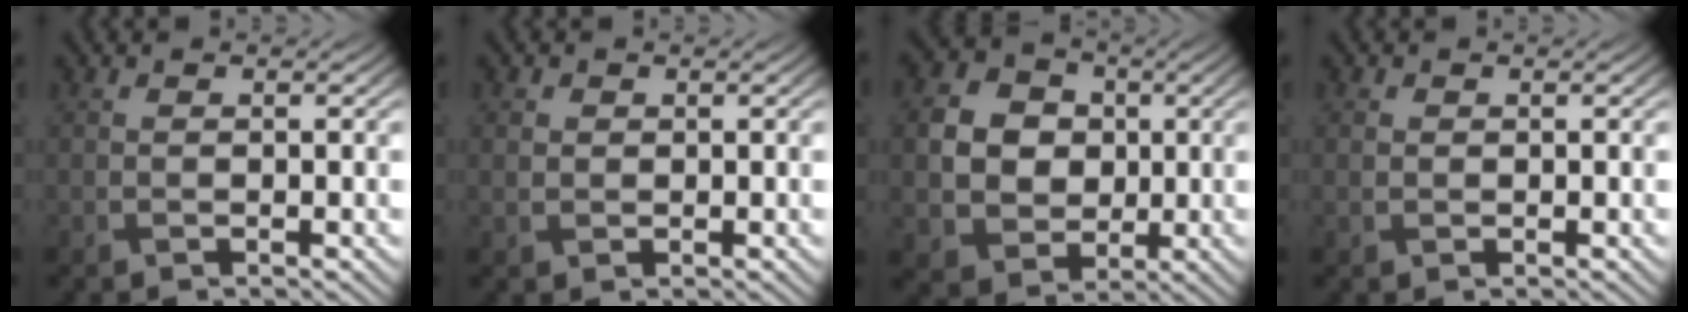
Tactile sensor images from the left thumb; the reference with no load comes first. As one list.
[{"total": 1.2, "force": [0.3, 1.1, 0.3], "torque": [-0.011, -0.005, 0.007]}, {"total": 7.7, "force": [0.1, 6.7, 3.8], "torque": [-0.105, -0.004, -0.004]}, {"total": 0.7, "force": [0.2, 0.7, 0.2], "torque": [-0.006, -0.005, 0.004]}]